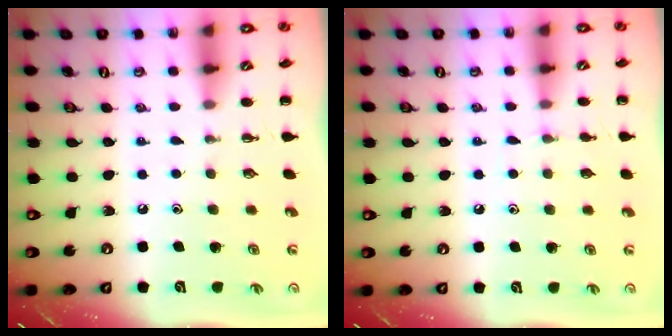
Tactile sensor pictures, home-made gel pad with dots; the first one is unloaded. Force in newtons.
{"total": 3.7, "press": 3.6, "slide": 1.1}